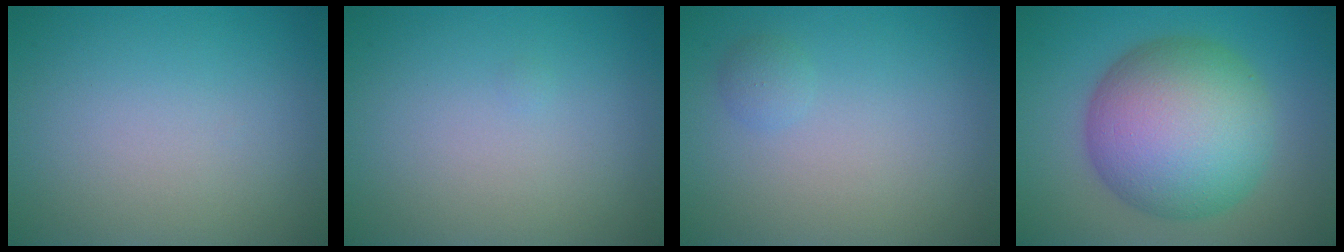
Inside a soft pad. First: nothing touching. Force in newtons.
{"total": 0.0}
{"total": 0.9, "press": 0.9, "slide": 0.0}
{"total": 12.3, "press": 12.3, "slide": 0.3}